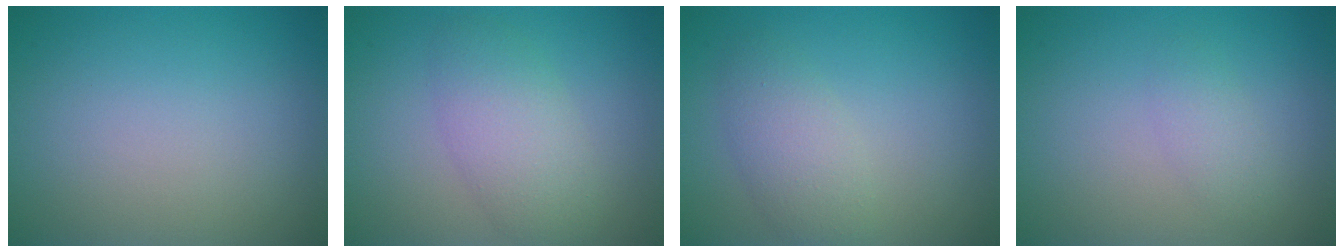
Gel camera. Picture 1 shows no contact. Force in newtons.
{"total": 3.9, "press": 3.9, "slide": 0.1}
{"total": 2.9, "press": 2.9, "slide": 0.1}
{"total": 1.4, "press": 1.4, "slide": 0.0}